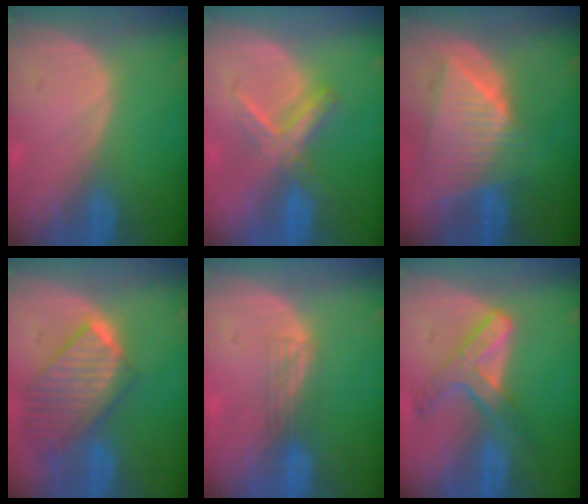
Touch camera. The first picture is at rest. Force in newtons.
{"total": 5.5, "press": 5.4, "slide": 1.1}
{"total": 9.1, "press": 8.0, "slide": 4.4}
{"total": 9.8, "press": 8.6, "slide": 4.8}
{"total": 2.2, "press": 1.8, "slide": 1.2}
{"total": 7.2, "press": 6.1, "slide": 3.8}